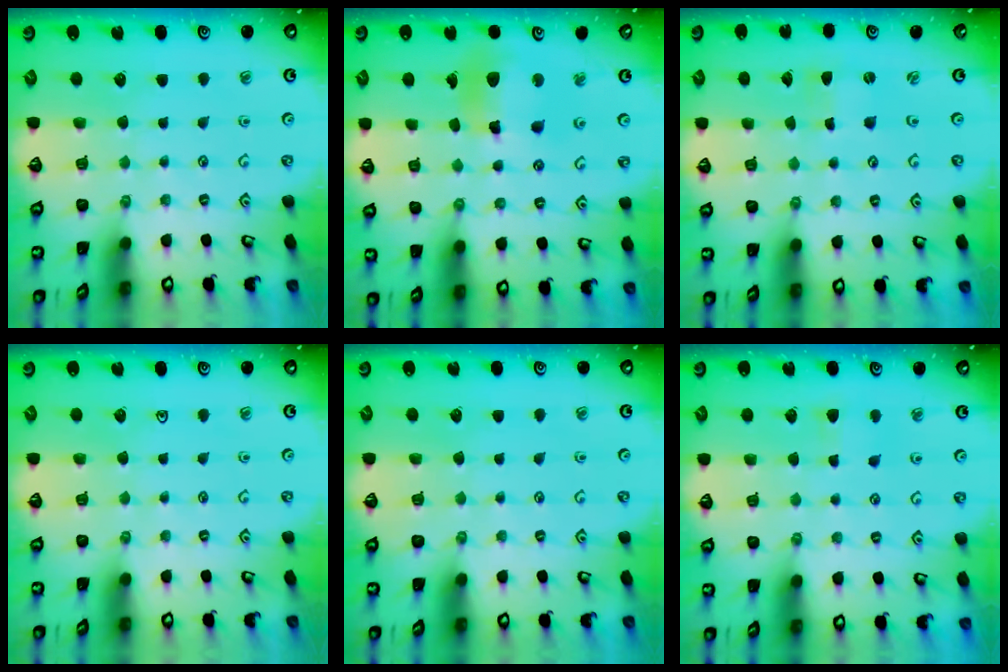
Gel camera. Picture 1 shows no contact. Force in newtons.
{"total": 11.5, "press": 11.4, "slide": 1.2}
{"total": 0.0}
{"total": 0.0}
{"total": 0.0}
{"total": 3.5, "press": 3.5, "slide": 0.6}